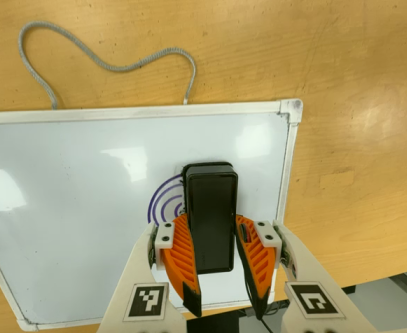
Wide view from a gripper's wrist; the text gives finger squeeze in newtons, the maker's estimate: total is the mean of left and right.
{"total": 12.6, "left": 12.1, "right": 13.0}